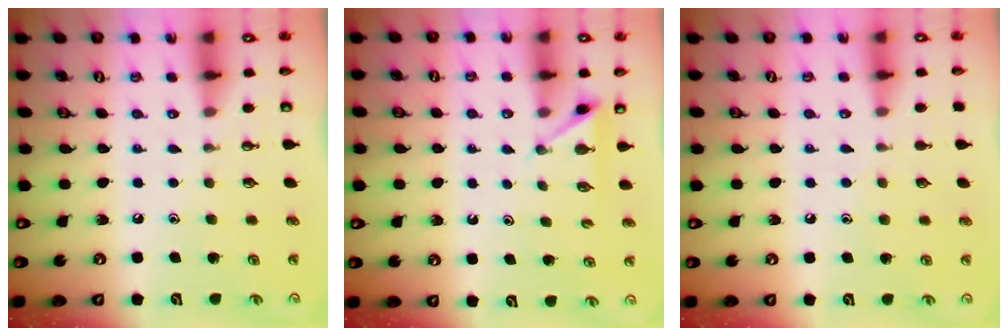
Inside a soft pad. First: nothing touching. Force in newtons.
{"total": 3.0, "press": 2.9, "slide": 0.4}
{"total": 4.4, "press": 4.4, "slide": 0.5}